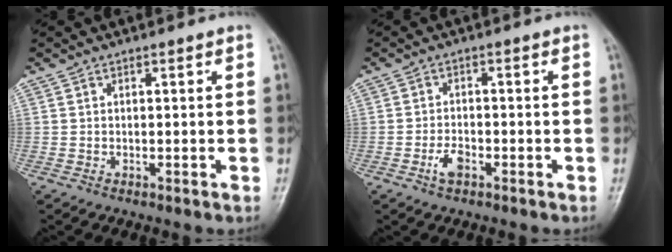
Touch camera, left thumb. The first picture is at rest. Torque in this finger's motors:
{"motor_torque": [-0.44, 0.50, 0.60, 0.37, 0.00]}